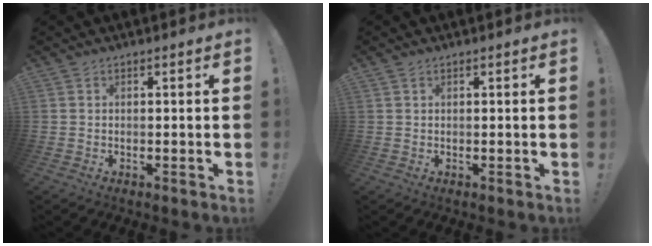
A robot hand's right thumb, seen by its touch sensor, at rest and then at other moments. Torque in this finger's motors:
{"motor_torque": [-0.06, -0.14, -0.05, -0.02, 0.05]}